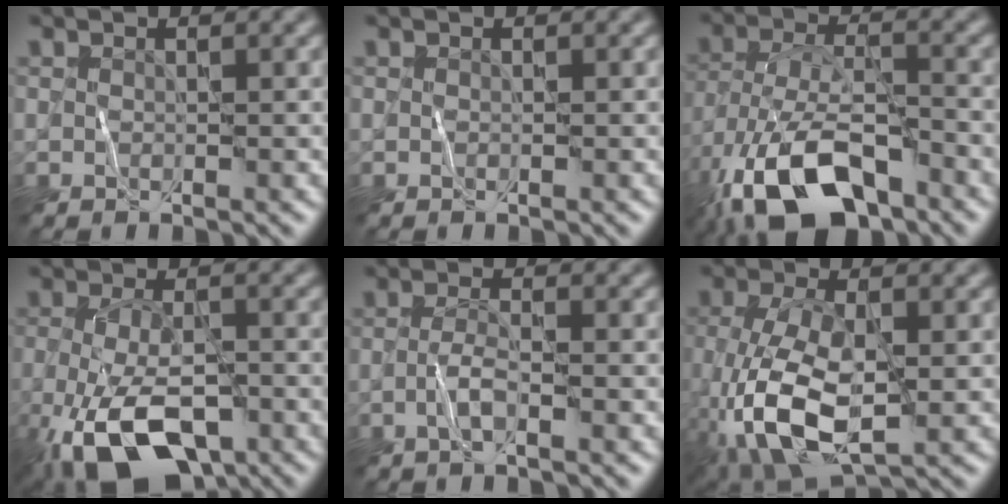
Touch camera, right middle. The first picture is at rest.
{"total": 0.0}
{"total": 12.4, "force": [-7.4, 5.2, 8.4], "torque": [-0.176, -0.017, -0.138]}
{"total": 10.2, "force": [-4.8, 4.7, 7.7], "torque": [-0.171, -0.032, -0.075]}
{"total": 1.8, "force": [-0.7, 0.1, 1.6], "torque": [-0.039, 0.004, -0.020]}
{"total": 8.5, "force": [-2.5, 3.9, 7.1], "torque": [-0.175, -0.011, -0.049]}